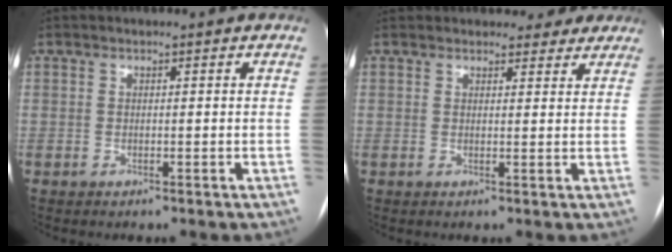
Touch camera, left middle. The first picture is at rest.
{"total": 6.0, "force": [5.5, 2.3, 0.8], "torque": [0.006, 0.004, 0.052]}